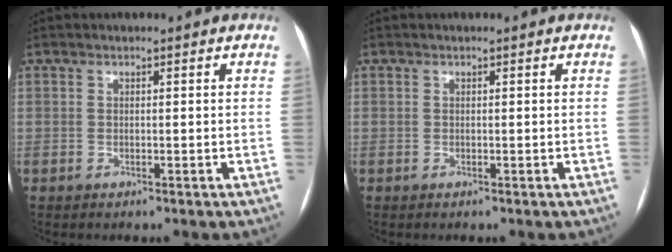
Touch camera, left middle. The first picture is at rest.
{"total": 0.0}